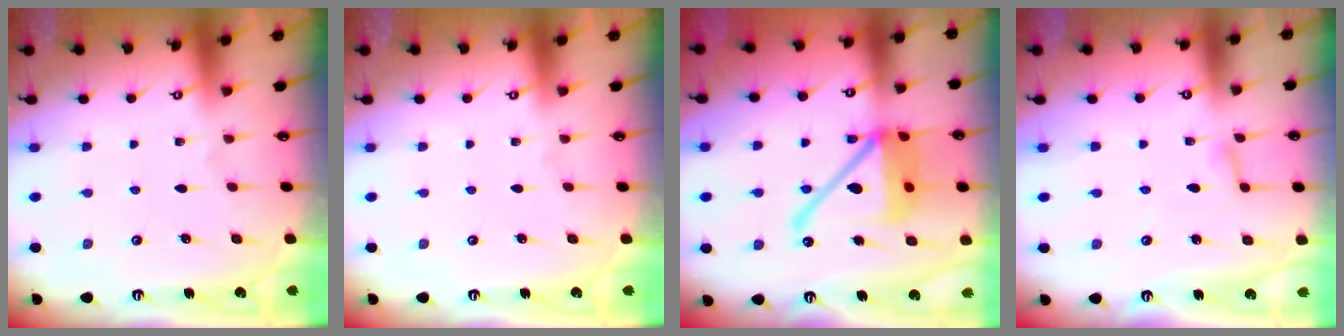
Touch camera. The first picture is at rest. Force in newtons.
{"total": 0.0}
{"total": 18.6, "press": 18.4, "slide": 2.5}
{"total": 3.9, "press": 3.9, "slide": 0.3}